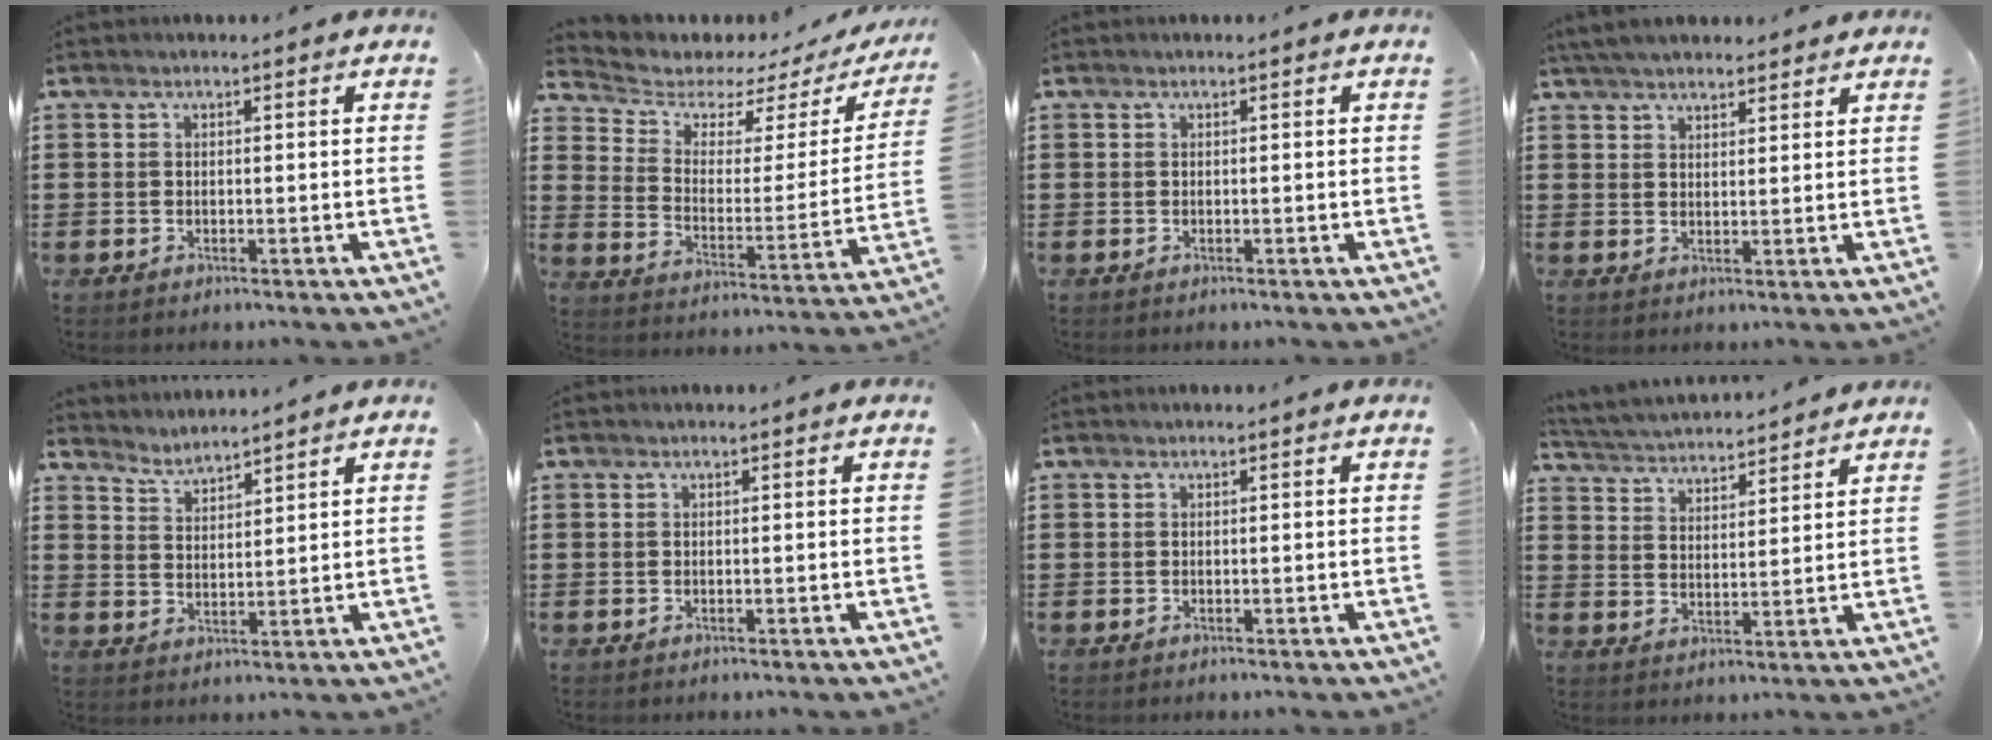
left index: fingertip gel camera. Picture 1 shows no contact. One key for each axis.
{"total": 4.2, "fx": 3.6, "fy": 2.0, "fz": 0.9, "tx": -0.050, "ty": -0.026, "tz": 0.056}
{"total": 0.0}
{"total": 4.3, "fx": 4.0, "fy": 0.8, "fz": 1.2, "tx": -0.035, "ty": -0.004, "tz": 0.077}
{"total": 3.0, "fx": 3.0, "fy": -0.1, "fz": -0.3, "tx": -0.006, "ty": -0.015, "tz": 0.056}
{"total": 0.0}
{"total": 0.0}
{"total": 3.6, "fx": 3.6, "fy": 0.0, "fz": 0.0, "tx": -0.020, "ty": -0.022, "tz": 0.059}